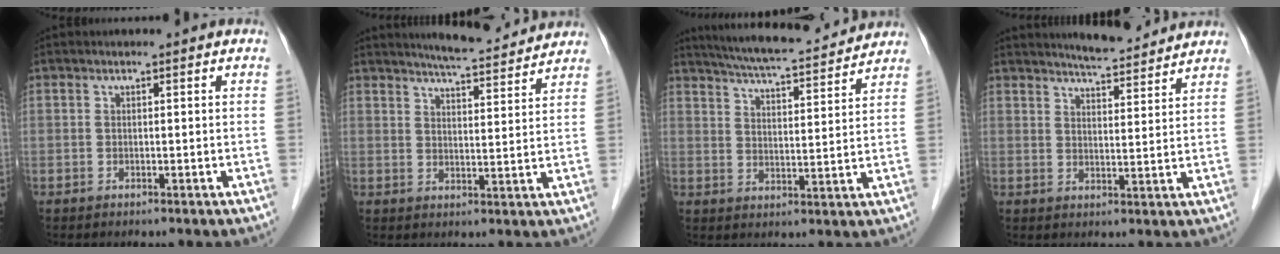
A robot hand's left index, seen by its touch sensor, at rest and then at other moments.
{"total": 11.0, "force": [10.2, 1.1, 3.9], "torque": [-0.059, 0.004, 0.135]}
{"total": 16.7, "force": [15.1, 2.1, 6.7], "torque": [-0.111, 0.021, 0.220]}
{"total": 8.3, "force": [7.8, 1.0, 2.7], "torque": [-0.048, 0.005, 0.108]}